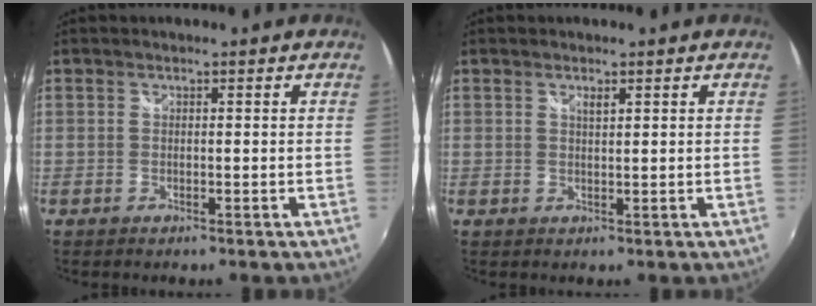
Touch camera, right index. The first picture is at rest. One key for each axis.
{"total": 1.1, "fx": 0.7, "fy": 0.2, "fz": 0.8, "tx": -0.013, "ty": 0.001, "tz": 0.011}